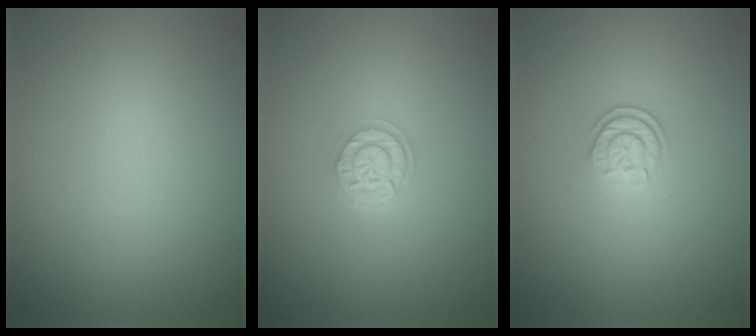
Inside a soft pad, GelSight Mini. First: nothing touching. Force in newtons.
{"total": 2.7, "press": 2.2, "slide": 1.5}
{"total": 2.1, "press": 1.8, "slide": 1.2}